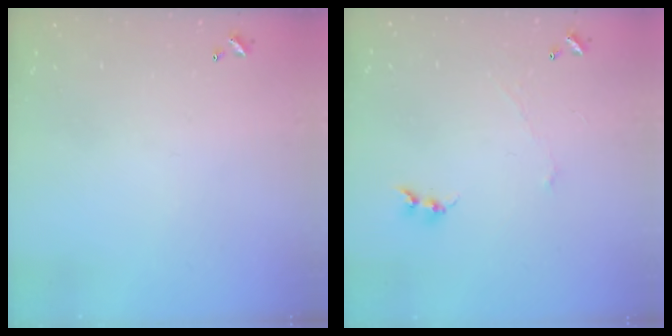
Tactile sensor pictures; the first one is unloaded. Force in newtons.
{"total": 0.0}